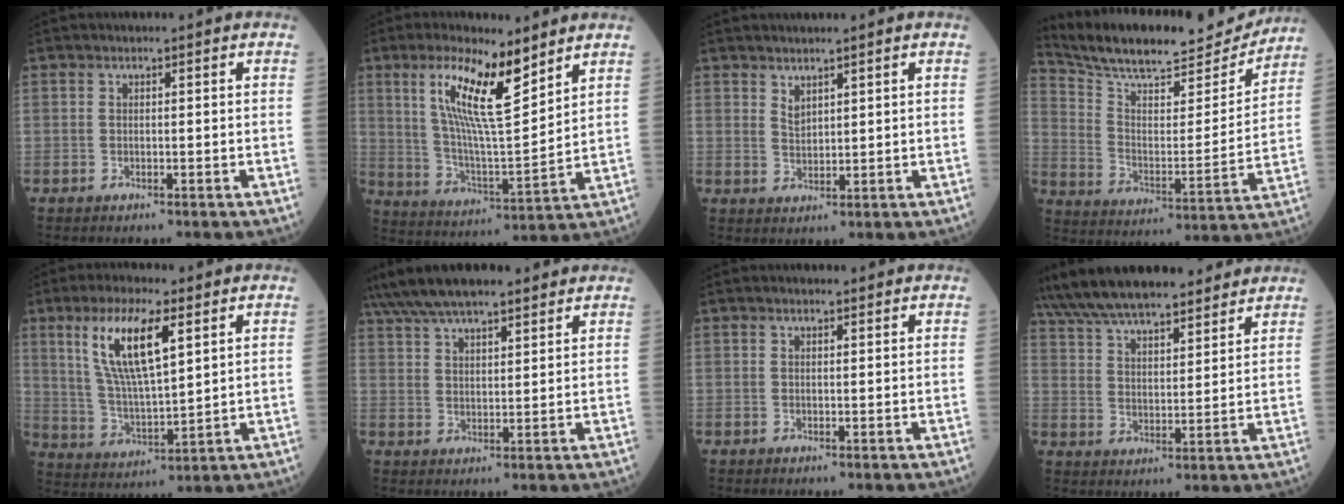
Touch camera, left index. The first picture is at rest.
{"total": 13.0, "force": [7.7, 2.2, 10.3], "torque": [-0.196, 0.007, 0.144]}
{"total": 2.3, "force": [1.9, 0.9, 1.0], "torque": [-0.021, -0.002, 0.042]}
{"total": 19.4, "force": [18.1, 4.0, 5.8], "torque": [-0.102, -0.012, 0.274]}
{"total": 11.5, "force": [5.3, 2.5, 9.9], "torque": [-0.207, 0.007, 0.108]}
{"total": 15.5, "force": [12.9, 3.9, 7.5], "torque": [-0.146, 0.050, 0.213]}
{"total": 1.3, "force": [1.2, 0.3, 0.4], "torque": [-0.007, 0.008, 0.018]}
{"total": 20.1, "force": [17.7, 4.7, 8.2], "torque": [-0.153, 0.042, 0.278]}